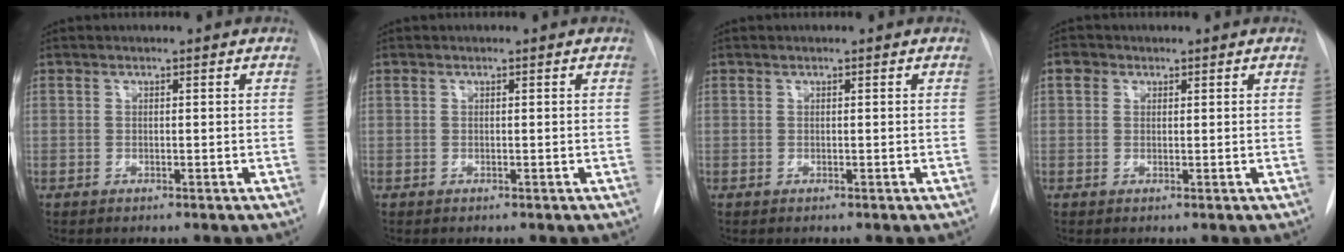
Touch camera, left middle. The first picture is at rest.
{"total": 0.0}
{"total": 0.0}
{"total": 1.8, "force": [0.8, 1.5, 0.5], "torque": [-0.008, 0.011, 0.010]}